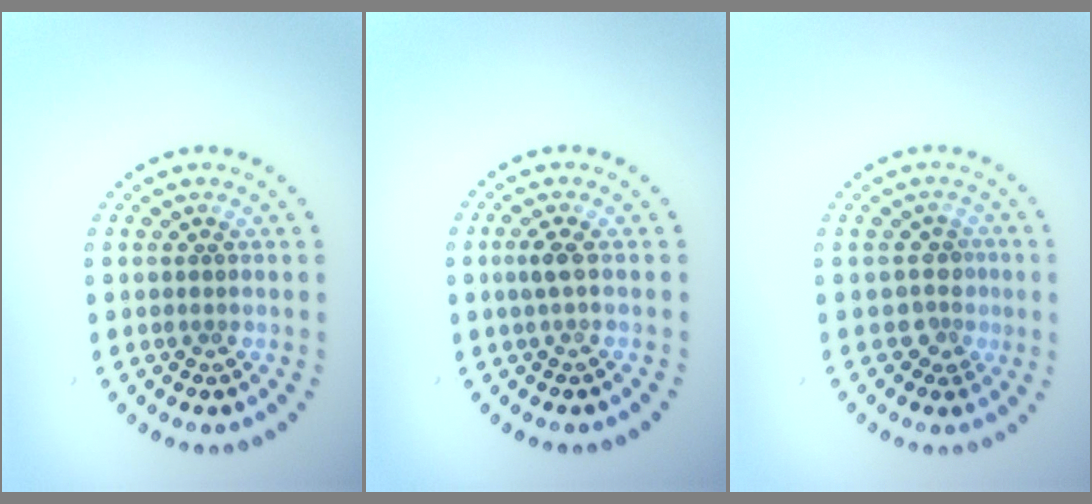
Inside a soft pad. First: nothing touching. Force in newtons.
{"total": 1.1, "press": 1.0, "slide": 0.5}
{"total": 2.2, "press": 1.6, "slide": 1.5}